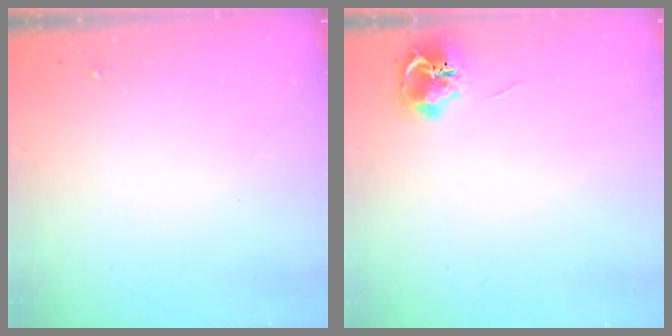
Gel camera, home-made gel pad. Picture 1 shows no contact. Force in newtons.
{"total": 7.6, "press": 7.5, "slide": 0.6}